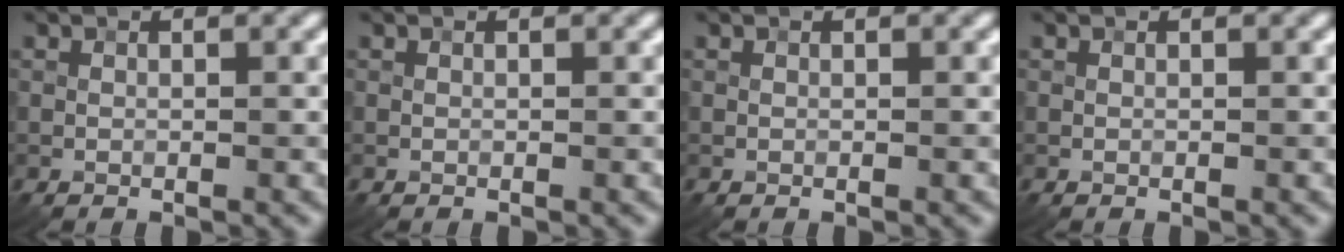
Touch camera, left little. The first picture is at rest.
{"total": 0.0}
{"total": 0.0}
{"total": 0.0}